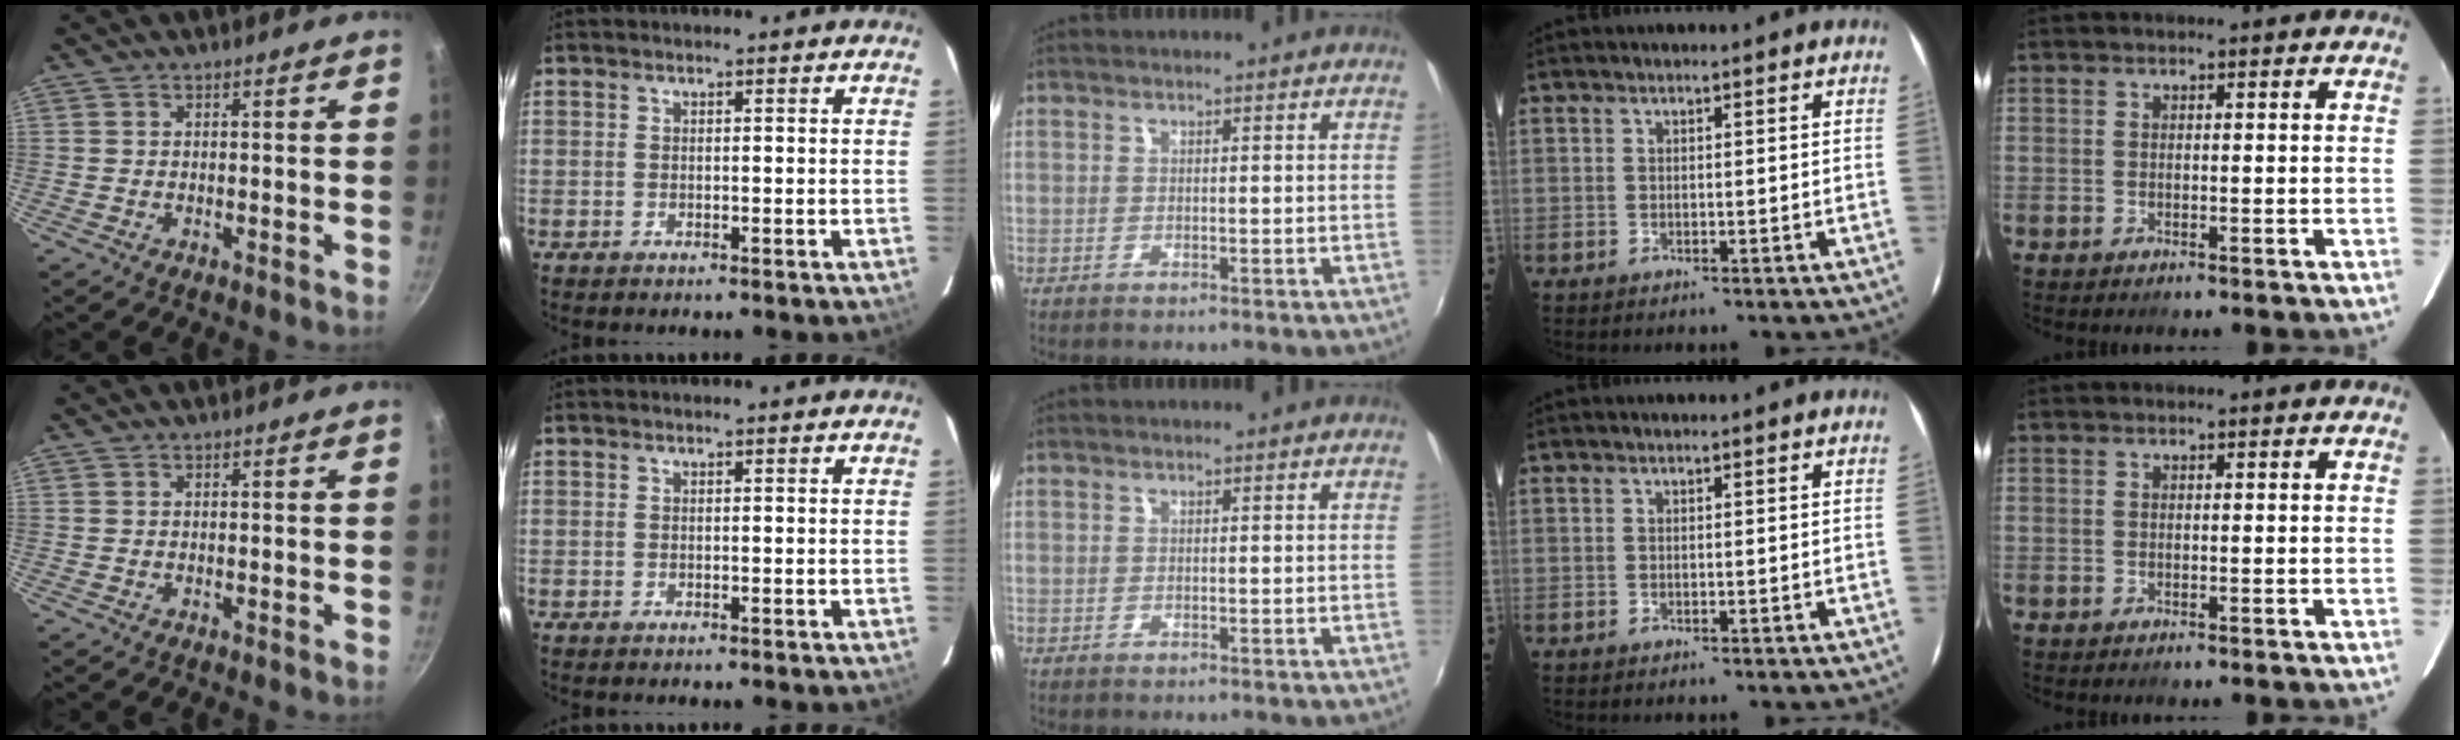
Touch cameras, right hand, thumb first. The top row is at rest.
{}